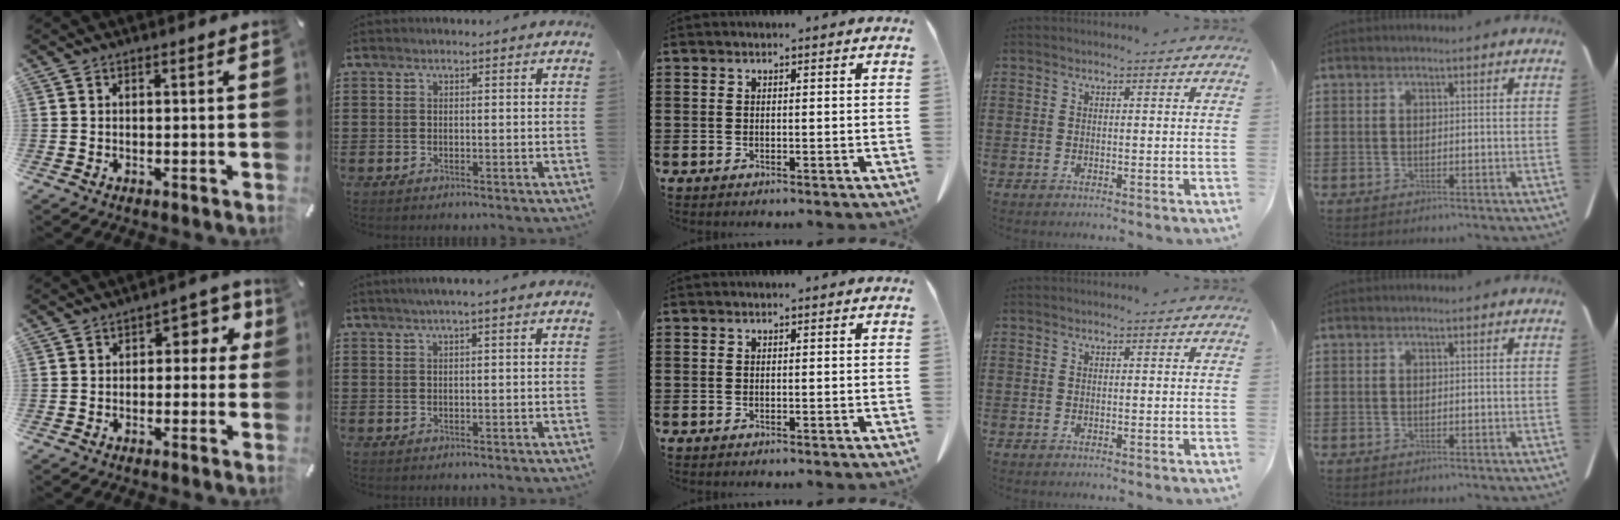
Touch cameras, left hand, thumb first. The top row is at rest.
{"thumb": {"total": 5.8, "force": [0.4, 4.0, 4.3], "torque": [-0.046, 0.001, -0.004]}, "index": {"total": 1.4, "force": [0.7, -0.2, 1.2], "torque": [-0.023, 0.000, 0.012]}}